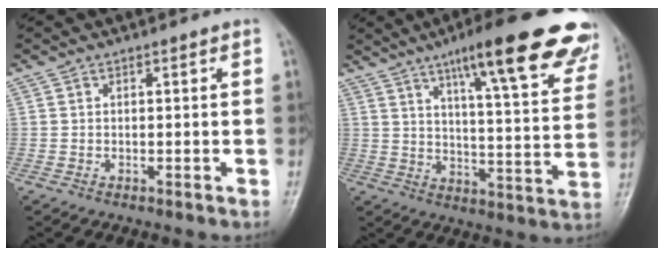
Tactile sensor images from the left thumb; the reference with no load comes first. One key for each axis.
{"total": 24.6, "fx": 16.2, "fy": 5.0, "fz": 17.9, "tx": -0.216, "ty": -0.047, "tz": 0.213}